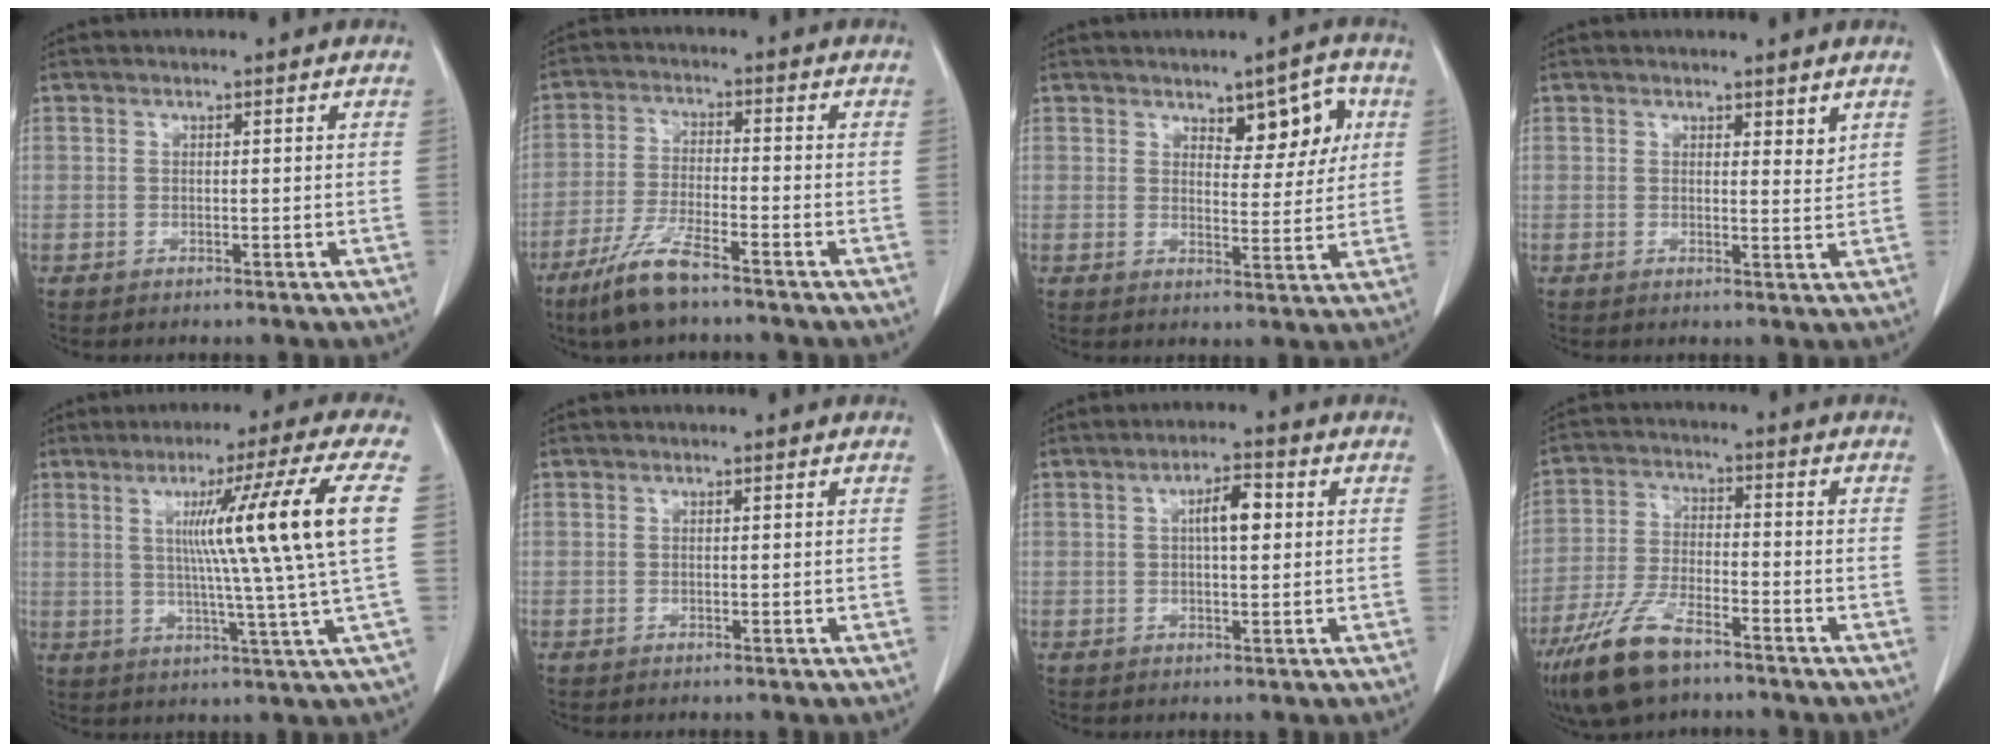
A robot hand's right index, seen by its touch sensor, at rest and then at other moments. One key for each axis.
{"total": 8.3, "fx": -5.9, "fy": 0.9, "fz": 5.7, "tx": -0.123, "ty": -0.019, "tz": -0.115}
{"total": 6.7, "fx": 3.0, "fy": 2.7, "fz": 5.3, "tx": -0.066, "ty": 0.007, "tz": 0.043}
{"total": 2.0, "fx": 1.6, "fy": 0.6, "fz": 1.1, "tx": -0.013, "ty": -0.013, "tz": 0.023}
{"total": 15.3, "fx": 3.0, "fy": -3.3, "fz": 14.6, "tx": -0.209, "ty": -0.002, "tz": 0.044}
{"total": 0.0}
{"total": 4.4, "fx": 0.8, "fy": 1.3, "fz": 4.1, "tx": -0.071, "ty": 0.010, "tz": 0.012}
{"total": 10.7, "fx": -7.4, "fy": 3.3, "fz": 6.9, "tx": -0.150, "ty": -0.015, "tz": -0.140}